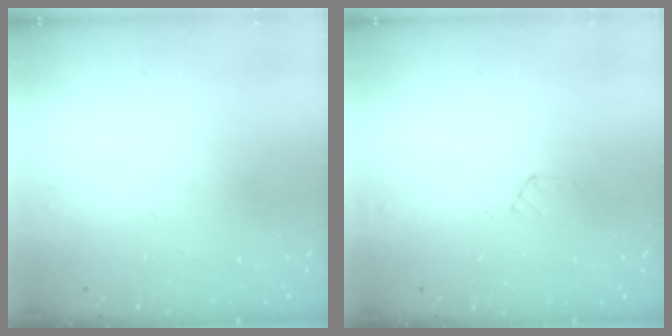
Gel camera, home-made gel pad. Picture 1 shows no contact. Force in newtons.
{"total": 3.3, "press": 3.2, "slide": 0.3}